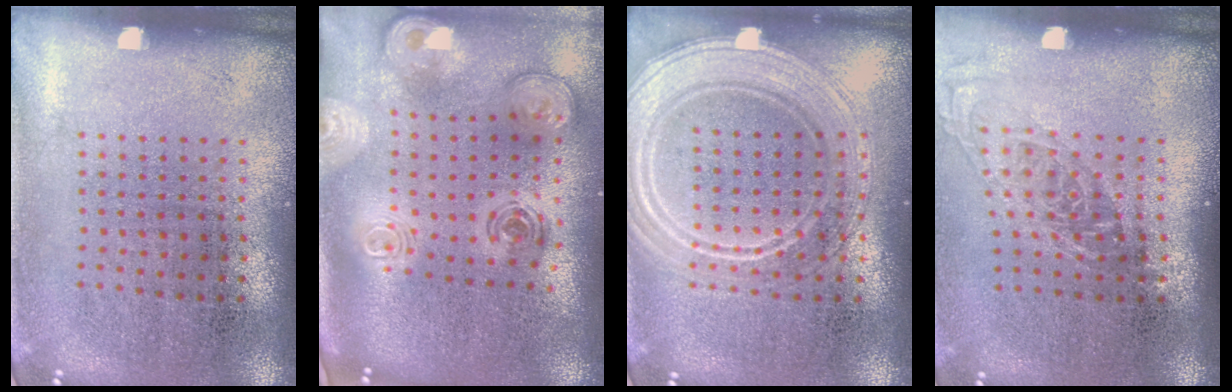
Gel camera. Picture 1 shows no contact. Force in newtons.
{"total": 3.1, "press": 2.1, "slide": 2.2}
{"total": 2.9, "press": 2.8, "slide": 0.4}
{"total": 1.3, "press": 1.1, "slide": 0.8}